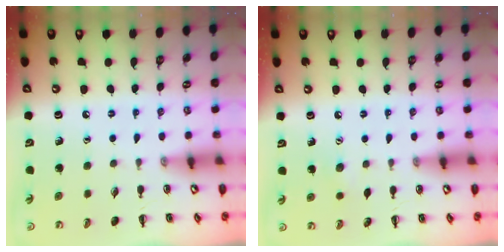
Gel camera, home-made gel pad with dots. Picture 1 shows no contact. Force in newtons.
{"total": 2.5, "press": 2.4, "slide": 0.6}